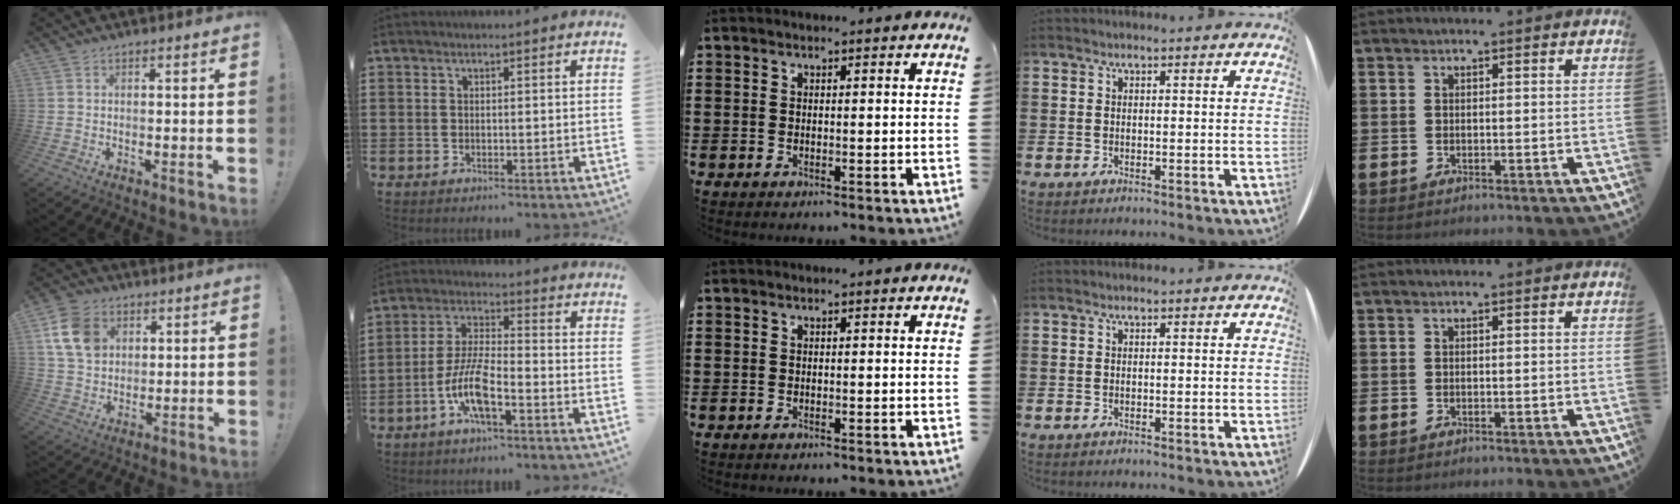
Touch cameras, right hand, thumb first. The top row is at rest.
{"thumb": {"total": 13.0, "force": [4.7, 10.0, 6.8], "torque": [-0.111, -0.008, 0.097]}, "index": {"total": 8.6, "force": [-4.2, 2.0, 7.2], "torque": [-0.171, -0.010, -0.086]}}